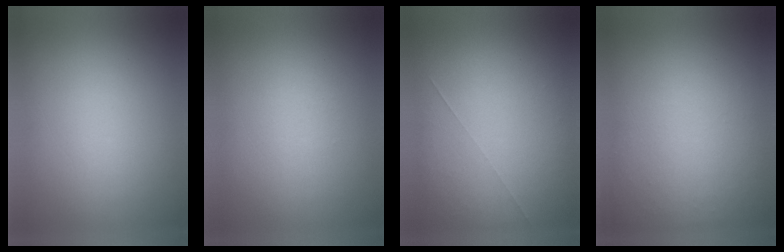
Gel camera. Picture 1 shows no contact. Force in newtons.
{"total": 1.4}
{"total": 1.0}
{"total": 1.0}